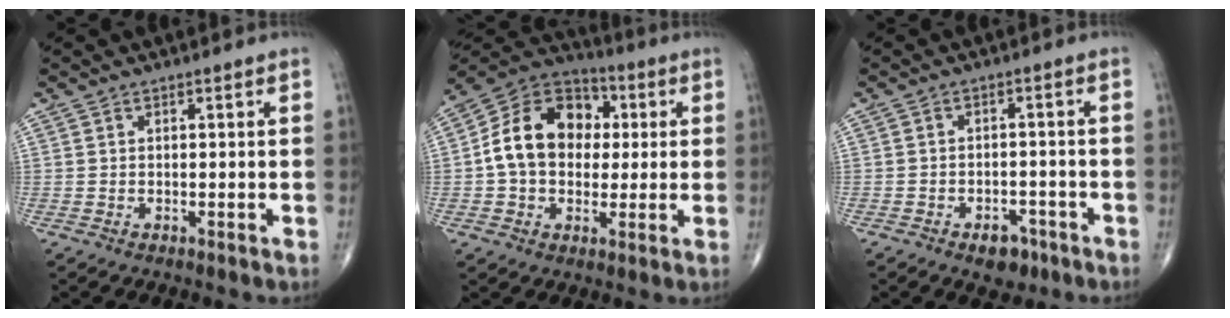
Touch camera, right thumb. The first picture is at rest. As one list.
[{"total": 16.0, "force": [1.3, 12.1, 10.4], "torque": [-0.146, 0.029, 0.013]}, {"total": 4.8, "force": [-2.9, 3.0, 2.4], "torque": [-0.015, 0.018, -0.037]}]